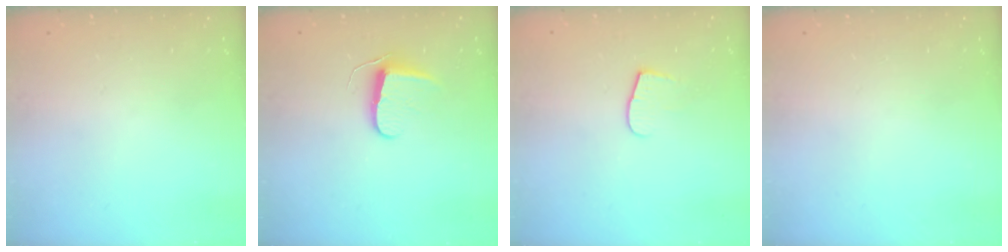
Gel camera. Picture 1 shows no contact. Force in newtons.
{"total": 7.2, "press": 7.2, "slide": 0.7}
{"total": 5.7, "press": 5.7, "slide": 0.5}
{"total": 0.0}